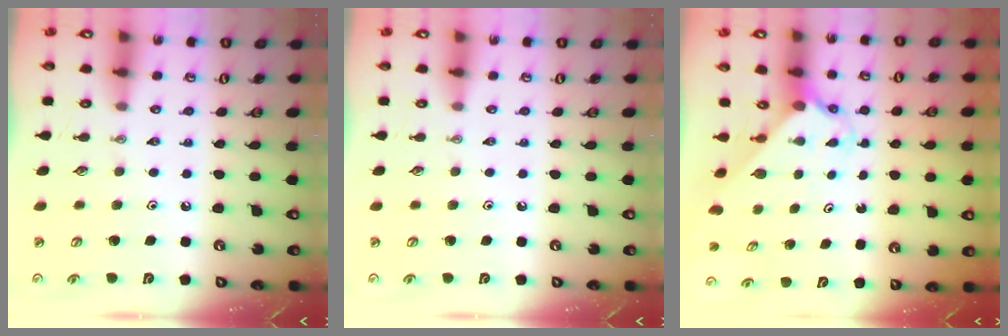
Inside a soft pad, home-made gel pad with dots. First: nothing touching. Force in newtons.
{"total": 0.0}
{"total": 2.3, "press": 2.3, "slide": 0.2}